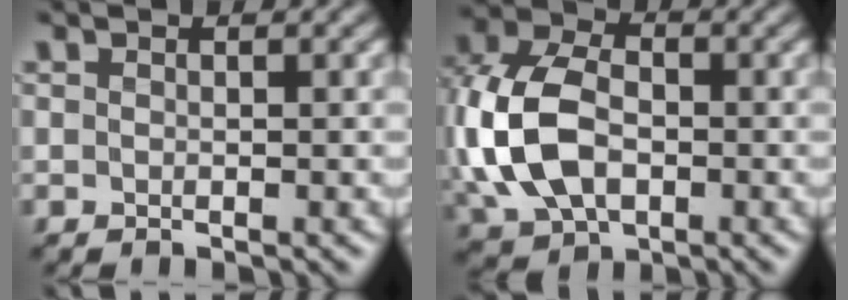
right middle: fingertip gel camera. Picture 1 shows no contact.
{"total": 9.5, "force": [-0.6, 6.9, 6.5], "torque": [-0.170, 0.006, -0.017]}